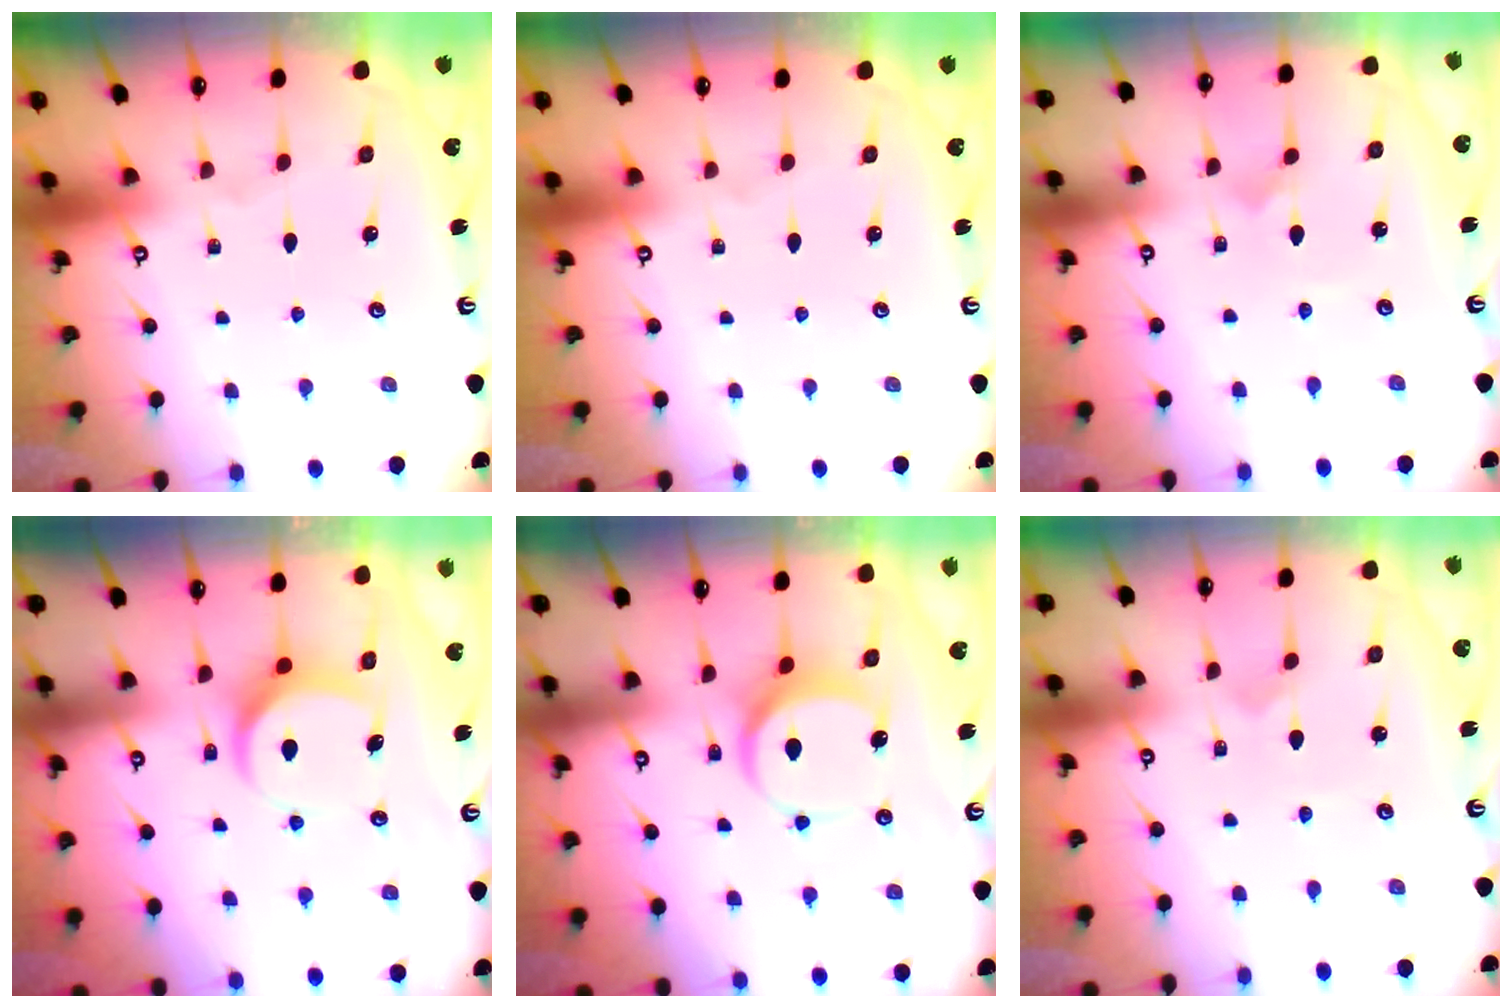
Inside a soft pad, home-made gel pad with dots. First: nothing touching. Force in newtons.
{"total": 0.0}
{"total": 1.3, "press": 1.3, "slide": 0.1}
{"total": 8.3, "press": 8.3, "slide": 0.8}
{"total": 7.0, "press": 7.0, "slide": 0.6}
{"total": 0.6, "press": 0.6, "slide": 0.0}